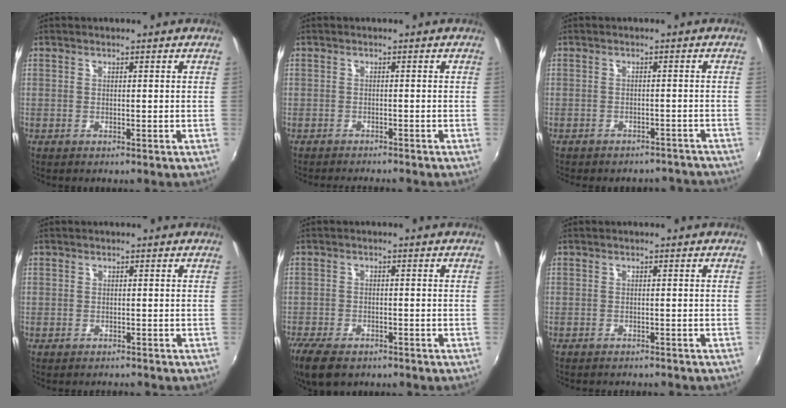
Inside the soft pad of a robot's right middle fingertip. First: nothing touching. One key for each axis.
{"total": 2.8, "fx": -2.6, "fy": 1.0, "fz": 0.5, "tx": -0.020, "ty": 0.000, "tz": -0.043}
{"total": 9.3, "fx": -8.4, "fy": 3.4, "fz": 2.0, "tx": -0.044, "ty": 0.011, "tz": -0.092}
{"total": 1.6, "fx": -1.1, "fy": 1.1, "fz": -0.1, "tx": -0.004, "ty": 0.006, "tz": -0.016}
{"total": 7.8, "fx": -5.8, "fy": 3.3, "fz": 4.1, "tx": -0.107, "ty": -0.025, "tz": -0.107}
{"total": 3.2, "fx": -3.0, "fy": 0.7, "fz": 1.0, "tx": -0.024, "ty": -0.010, "tz": -0.043}